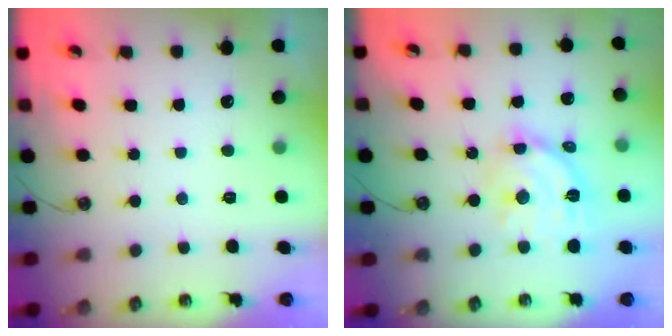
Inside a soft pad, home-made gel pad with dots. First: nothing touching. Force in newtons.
{"total": 13.0, "press": 13.0, "slide": 0.9}